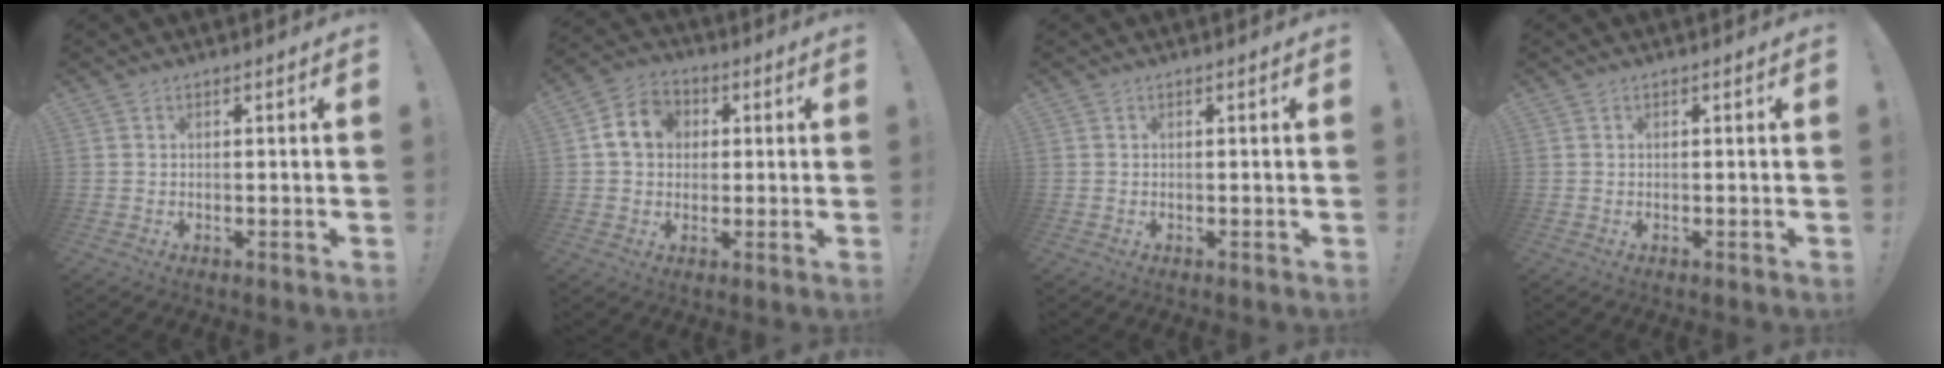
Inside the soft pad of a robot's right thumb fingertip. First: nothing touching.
{"total": 9.4, "force": [1.9, 7.9, 4.8], "torque": [-0.071, 0.012, 0.040]}
{"total": 0.0}
{"total": 0.0}